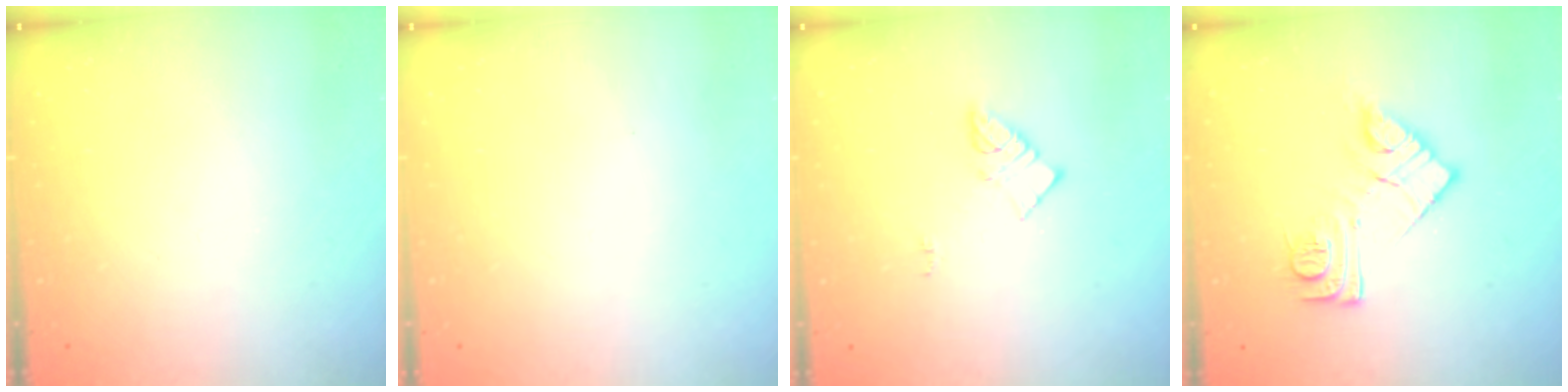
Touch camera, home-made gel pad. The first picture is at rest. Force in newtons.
{"total": 1.7, "press": 1.6, "slide": 0.1}
{"total": 6.2, "press": 6.2, "slide": 0.2}
{"total": 12.6, "press": 12.6, "slide": 0.8}